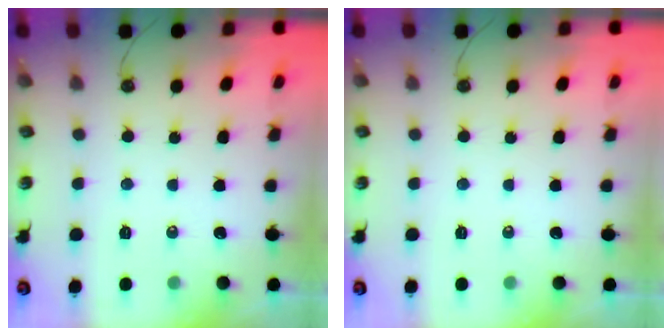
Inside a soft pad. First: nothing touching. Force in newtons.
{"total": 0.0}